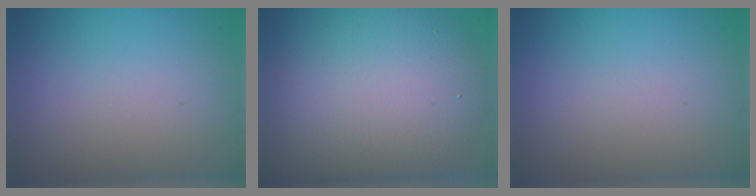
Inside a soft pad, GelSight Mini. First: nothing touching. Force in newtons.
{"total": 9.9, "press": 9.9, "slide": 0.3}
{"total": 0.0}